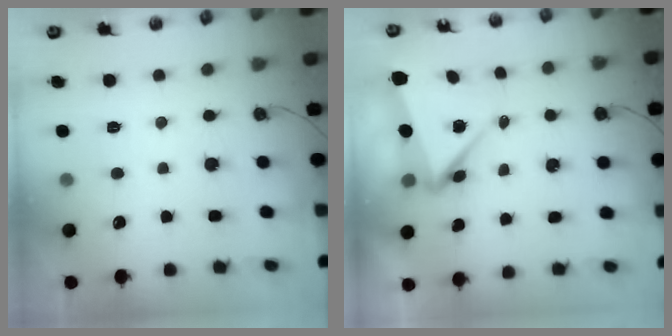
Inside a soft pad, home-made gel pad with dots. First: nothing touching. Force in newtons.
{"total": 5.5, "press": 5.4, "slide": 0.8}